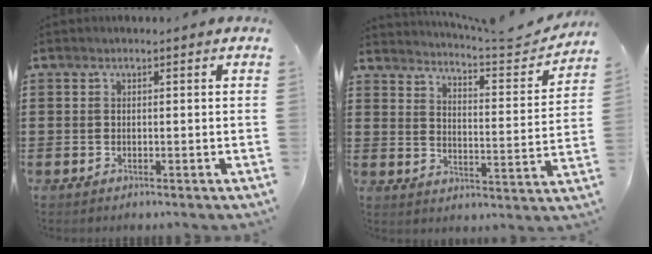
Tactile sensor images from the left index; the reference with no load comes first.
{"total": 4.0, "force": [3.9, 0.1, 1.1], "torque": [-0.030, -0.035, 0.055]}